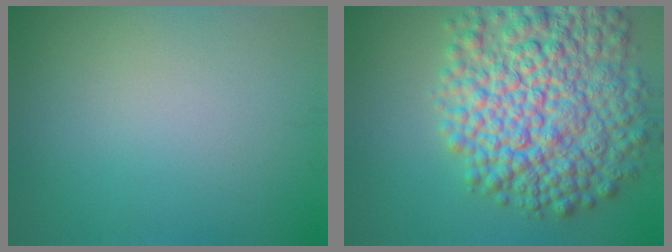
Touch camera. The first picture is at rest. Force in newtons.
{"total": 11.6, "press": 11.6, "slide": 0.4}